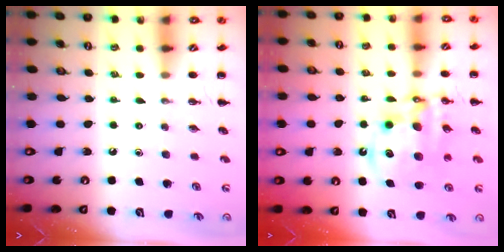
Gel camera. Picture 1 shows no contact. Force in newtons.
{"total": 12.8, "press": 12.5, "slide": 2.9}